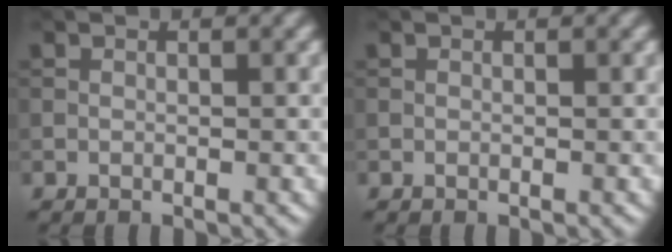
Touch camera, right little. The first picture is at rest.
{"total": 0.0}